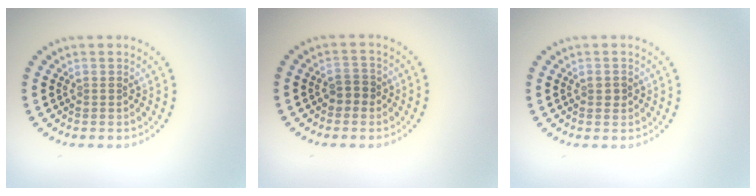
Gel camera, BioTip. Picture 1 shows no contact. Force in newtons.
{"total": 1.7, "press": 1.6, "slide": 0.5}
{"total": 1.0, "press": 1.0, "slide": 0.1}